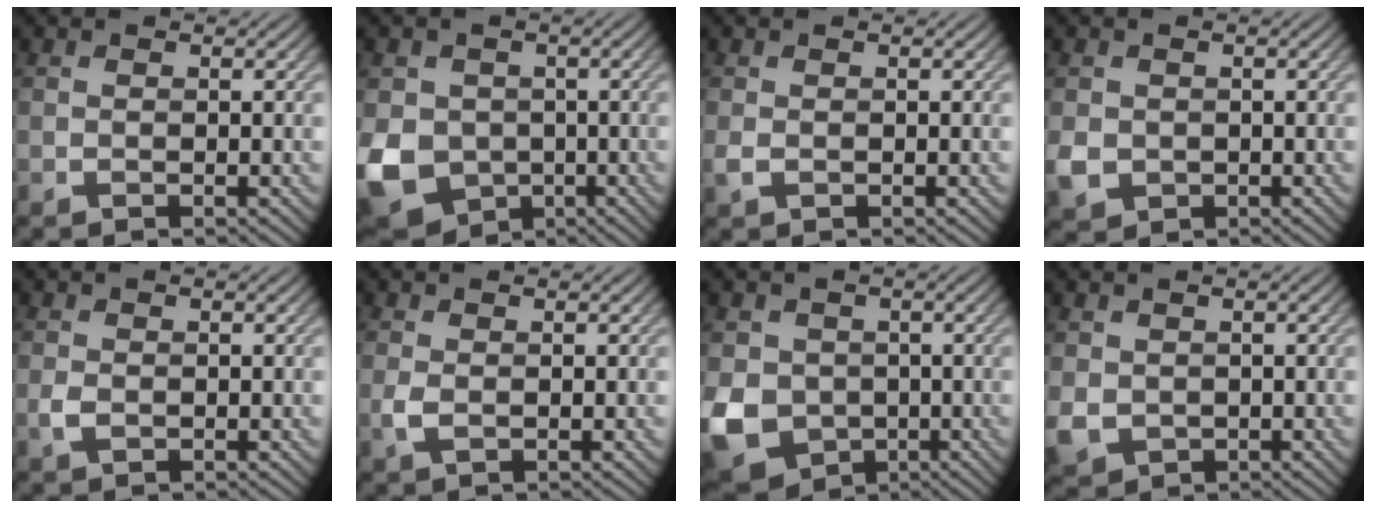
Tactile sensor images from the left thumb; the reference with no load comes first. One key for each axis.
{"total": 10.1, "fx": -2.4, "fy": 8.6, "fz": 4.8, "tx": -0.137, "ty": -0.037, "tz": -0.046}
{"total": 1.1, "fx": -0.2, "fy": 0.7, "fz": 0.8, "tx": -0.026, "ty": -0.005, "tz": -0.004}
{"total": 3.0, "fx": -0.4, "fy": 2.7, "fz": 1.2, "tx": -0.036, "ty": -0.011, "tz": -0.007}
{"total": 1.3, "fx": -0.2, "fy": 0.9, "fz": 1.0, "tx": -0.027, "ty": -0.004, "tz": -0.005}
{"total": 1.5, "fx": -0.1, "fy": 0.9, "fz": 1.3, "tx": -0.035, "ty": -0.003, "tz": -0.002}
{"total": 9.3, "fx": -1.7, "fy": 7.9, "fz": 4.6, "tx": -0.132, "ty": -0.031, "tz": -0.033}
{"total": 3.2, "fx": 0.1, "fy": 2.8, "fz": 1.5, "tx": -0.052, "ty": -0.013, "tz": 0.004}